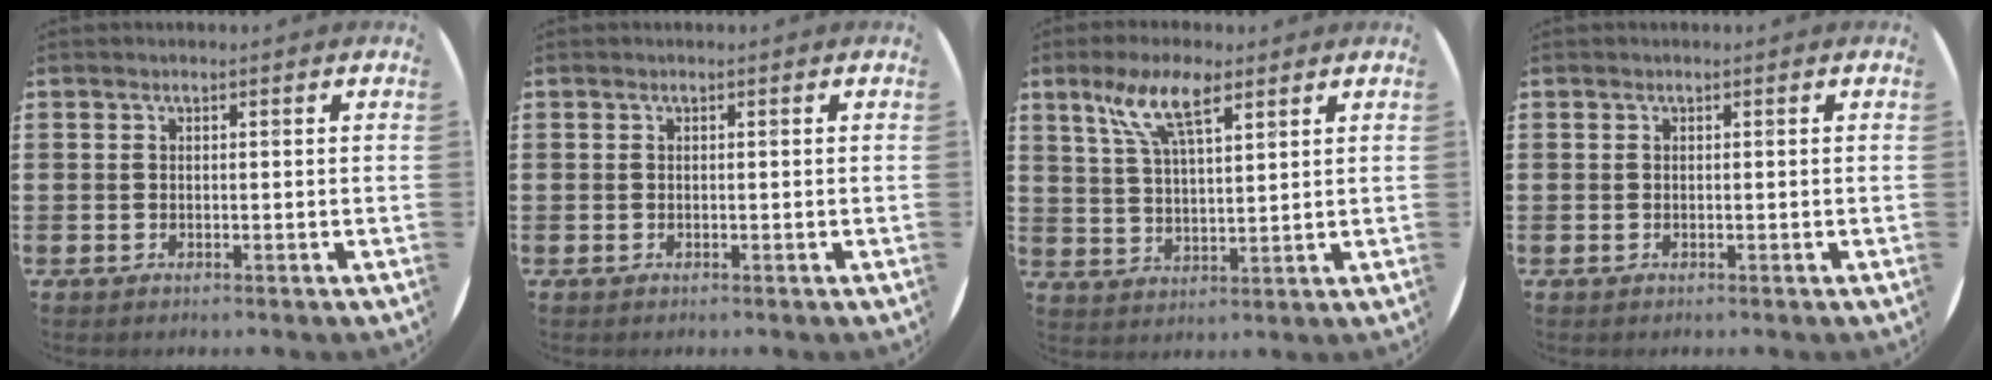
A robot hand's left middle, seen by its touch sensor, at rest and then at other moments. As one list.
[{"total": 0.0}, {"total": 8.1, "force": [5.3, 2.4, 5.6], "torque": [-0.116, -0.003, 0.091]}, {"total": 0.0}]